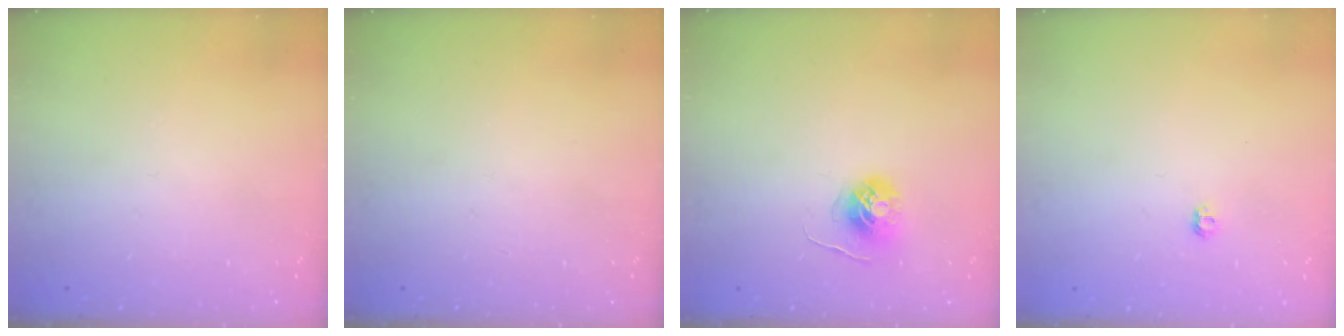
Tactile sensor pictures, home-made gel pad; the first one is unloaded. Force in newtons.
{"total": 0.0}
{"total": 5.9, "press": 5.9, "slide": 0.3}
{"total": 3.9, "press": 3.8, "slide": 0.5}